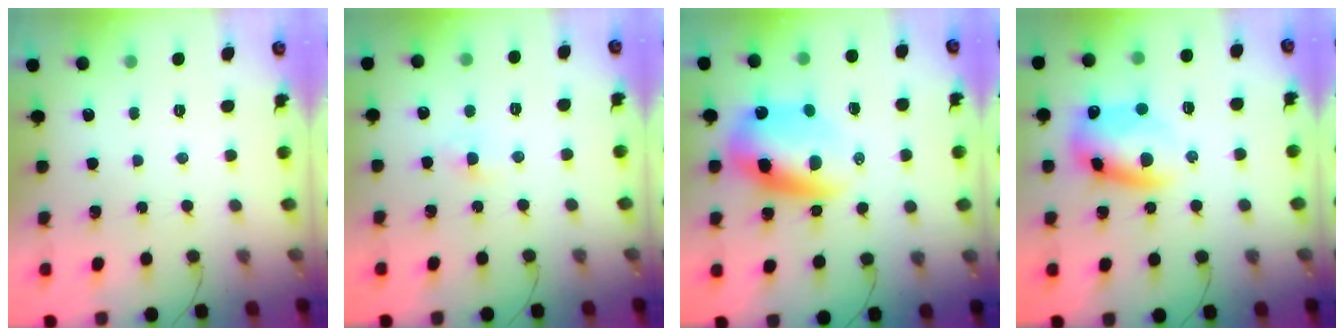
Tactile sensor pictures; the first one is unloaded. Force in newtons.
{"total": 2.2, "press": 2.1, "slide": 0.8}
{"total": 12.5, "press": 12.1, "slide": 3.5}
{"total": 11.1, "press": 11.0, "slide": 1.7}